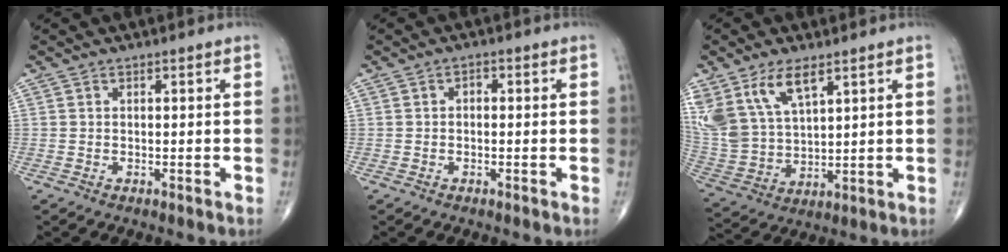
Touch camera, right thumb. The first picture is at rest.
{"total": 1.2, "force": [0.0, 0.8, 0.9], "torque": [-0.009, 0.005, -0.005]}
{"total": 14.3, "force": [8.1, 7.1, 9.5], "torque": [-0.193, -0.025, 0.174]}